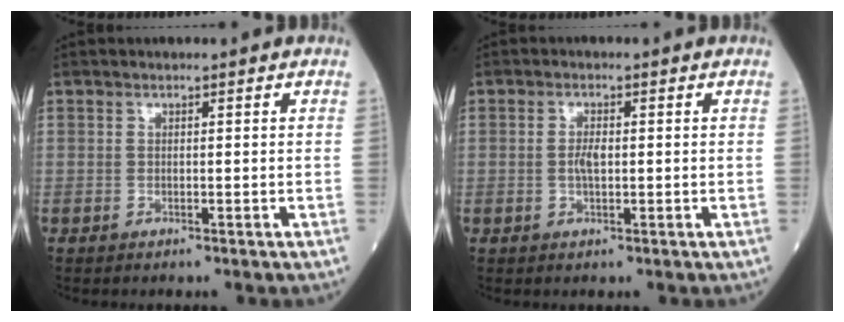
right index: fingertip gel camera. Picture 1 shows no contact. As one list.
[{"total": 2.2, "force": [0.0, 0.7, 2.1], "torque": [-0.044, 0.001, 0.000]}]